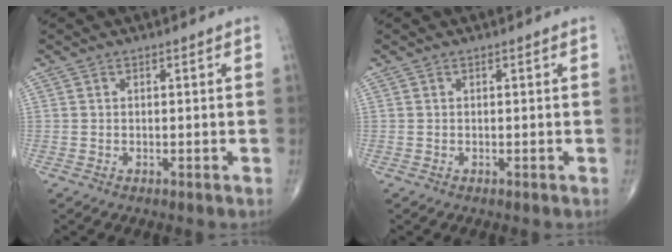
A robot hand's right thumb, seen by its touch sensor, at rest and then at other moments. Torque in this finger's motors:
{"motor_torque": [-0.01, 0.00, 0.00, 0.00, 0.00]}